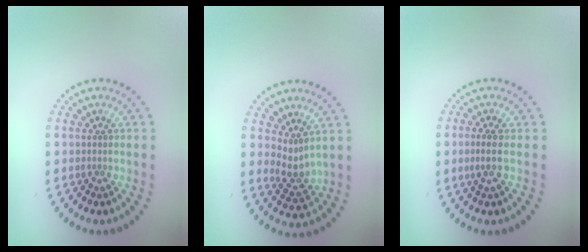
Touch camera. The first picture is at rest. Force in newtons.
{"total": 2.2, "press": 1.6, "slide": 1.5}
{"total": 1.7, "press": 1.4, "slide": 1.1}